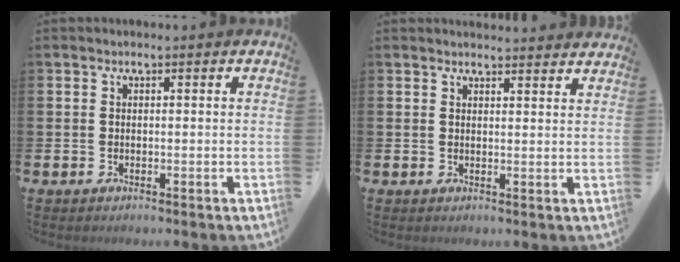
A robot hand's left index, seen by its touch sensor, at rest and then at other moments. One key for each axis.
{"total": 2.4, "fx": 2.3, "fy": 0.1, "fz": -0.2, "tx": 0.011, "ty": -0.019, "tz": 0.040}